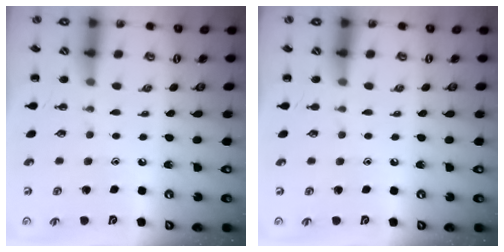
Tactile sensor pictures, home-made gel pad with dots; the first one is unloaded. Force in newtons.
{"total": 0.0}